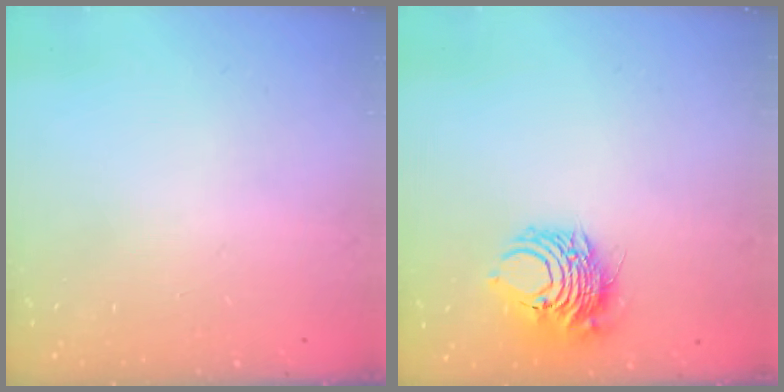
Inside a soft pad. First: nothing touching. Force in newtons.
{"total": 8.3, "press": 8.2, "slide": 1.2}